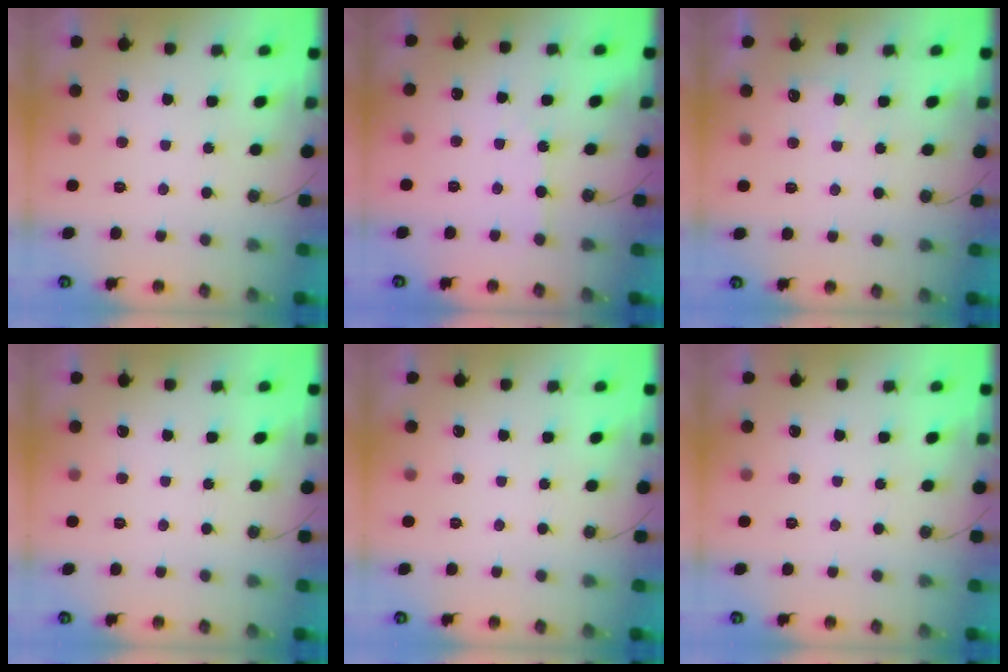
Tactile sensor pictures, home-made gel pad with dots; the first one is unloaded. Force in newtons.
{"total": 2.3, "press": 2.3, "slide": 0.3}
{"total": 4.0, "press": 3.9, "slide": 0.7}
{"total": 0.0}
{"total": 0.0}
{"total": 0.0}